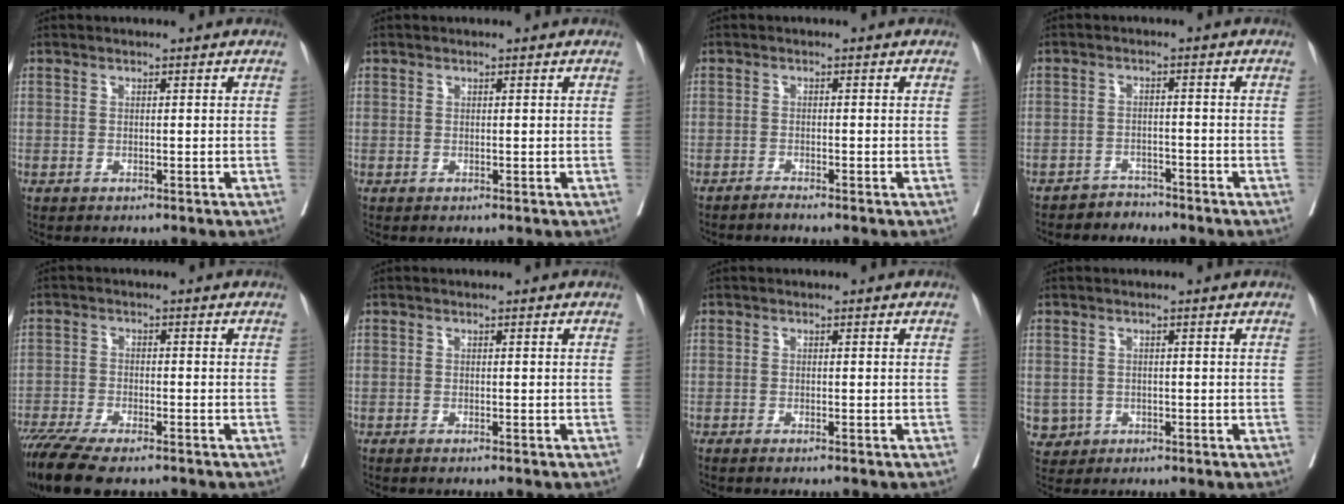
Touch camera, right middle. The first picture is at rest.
{"total": 0.0}
{"total": 0.9, "force": [-0.8, -0.4, 0.2], "torque": [-0.003, 0.000, -0.014]}
{"total": 2.8, "force": [-2.6, 0.8, -0.6], "torque": [0.010, -0.002, -0.044]}
{"total": 11.4, "force": [-9.1, 2.4, 6.5], "torque": [-0.109, -0.018, -0.145]}
{"total": 2.1, "force": [-1.8, -0.2, 1.0], "torque": [-0.015, 0.000, -0.019]}
{"total": 2.5, "force": [-2.1, -0.3, 1.3], "torque": [-0.015, 0.000, -0.024]}
{"total": 2.7, "force": [-0.7, 2.6, 0.3], "torque": [-0.001, 0.005, -0.005]}